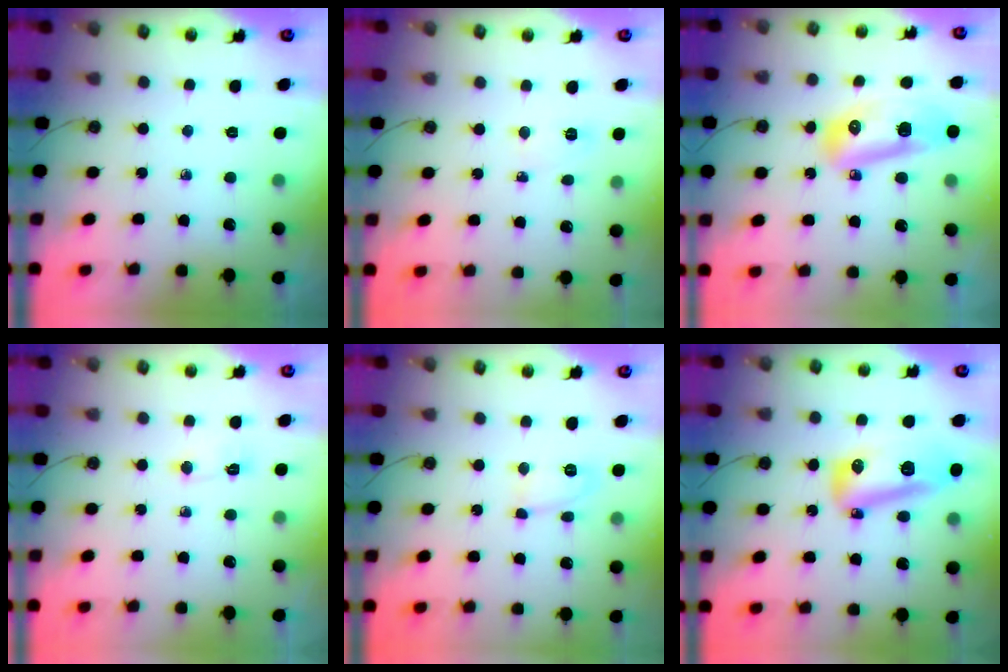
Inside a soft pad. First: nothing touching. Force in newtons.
{"total": 4.1, "press": 4.0, "slide": 0.5}
{"total": 14.0, "press": 13.8, "slide": 1.9}
{"total": 3.5, "press": 3.5, "slide": 0.5}
{"total": 6.3, "press": 6.3, "slide": 0.7}
{"total": 14.4, "press": 14.0, "slide": 3.4}